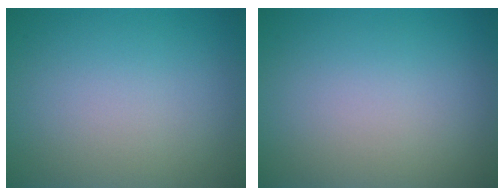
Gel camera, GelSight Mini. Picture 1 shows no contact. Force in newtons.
{"total": 0.0}